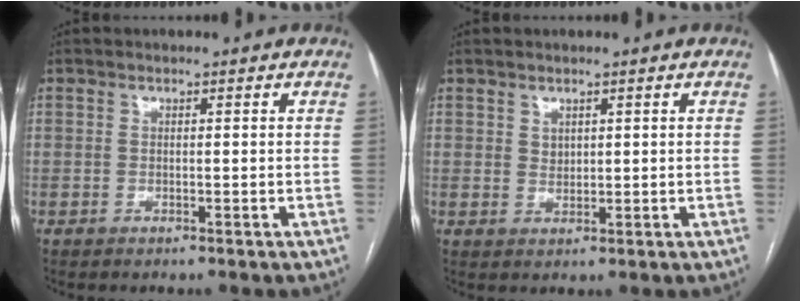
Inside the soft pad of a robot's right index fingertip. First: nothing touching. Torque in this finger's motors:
{"motor_torque": [-0.01, 0.01, 0.01, 0.00]}